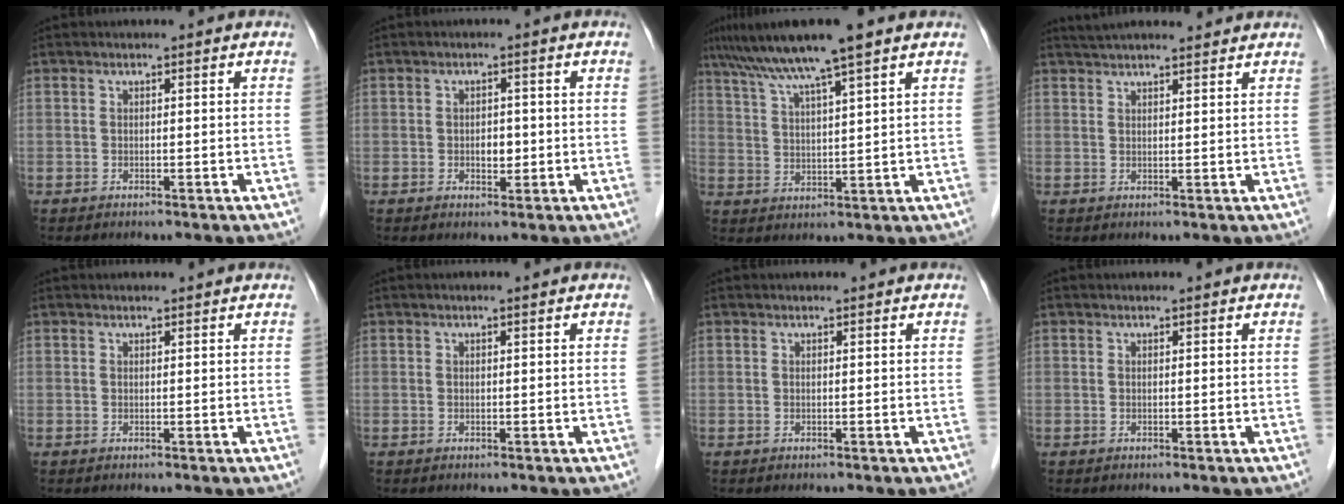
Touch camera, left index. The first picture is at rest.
{"total": 2.2, "force": [-0.3, 1.4, 1.7], "torque": [-0.026, 0.002, -0.002]}
{"total": 10.9, "force": [8.1, -0.5, 7.2], "torque": [-0.128, 0.024, 0.137]}
{"total": 10.5, "force": [9.5, 1.4, 4.1], "torque": [-0.061, 0.030, 0.133]}
{"total": 2.1, "force": [2.0, 0.2, 0.4], "torque": [-0.008, 0.016, 0.025]}
{"total": 1.0, "force": [0.8, 0.0, 0.6], "torque": [-0.013, 0.008, 0.013]}
{"total": 1.3, "force": [1.2, 0.0, 0.3], "torque": [-0.009, 0.010, 0.016]}
{"total": 0.9, "force": [0.9, 0.0, 0.2], "torque": [-0.009, 0.008, 0.013]}